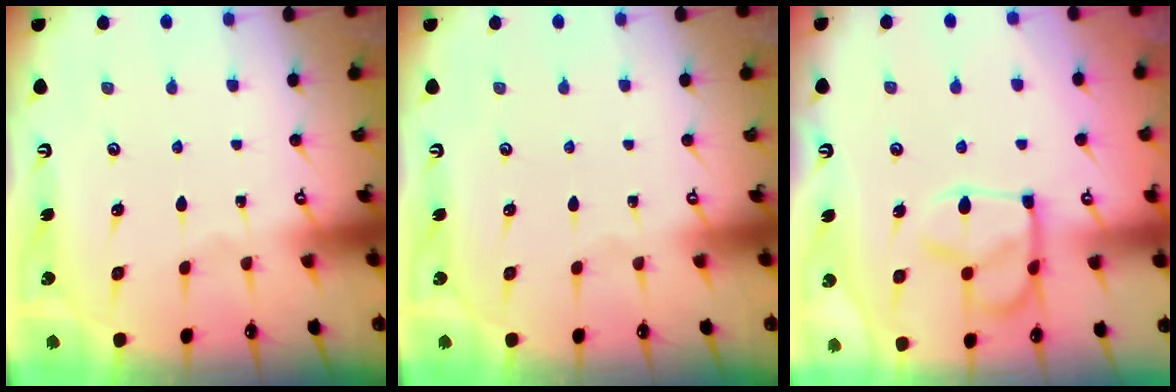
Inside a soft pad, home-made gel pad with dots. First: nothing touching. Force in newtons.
{"total": 0.0}
{"total": 5.8, "press": 5.7, "slide": 1.1}